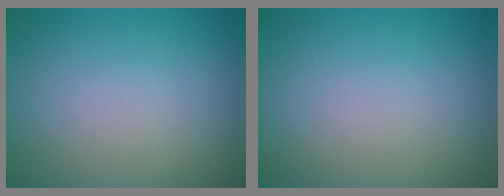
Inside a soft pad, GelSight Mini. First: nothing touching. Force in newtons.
{"total": 0.0}